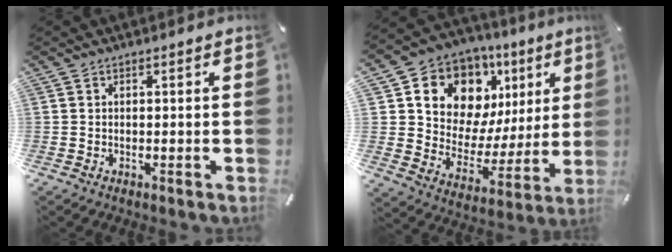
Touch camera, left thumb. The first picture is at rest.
{"total": 12.8, "force": [7.6, 9.4, 4.1], "torque": [-0.072, -0.071, 0.137]}